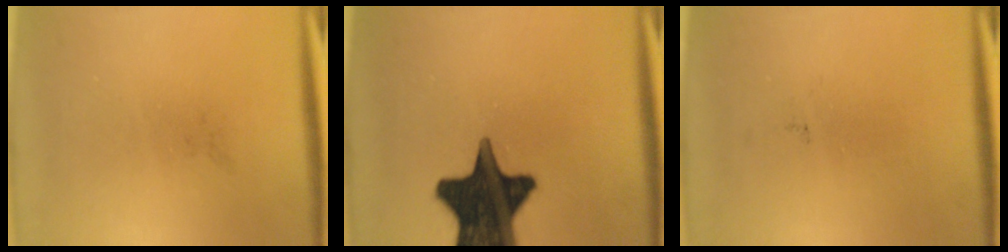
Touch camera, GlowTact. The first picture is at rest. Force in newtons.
{"total": 19.4}
{"total": 0.0}